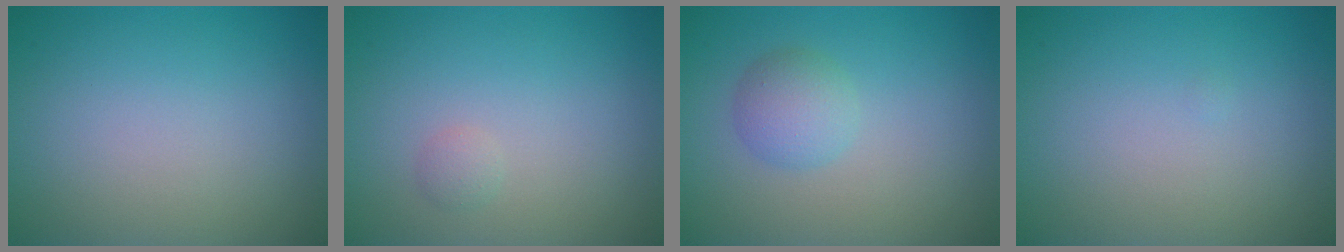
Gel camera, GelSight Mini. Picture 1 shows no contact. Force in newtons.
{"total": 0.7, "press": 0.7, "slide": 0.0}
{"total": 2.4, "press": 2.4, "slide": 0.1}
{"total": 0.0}